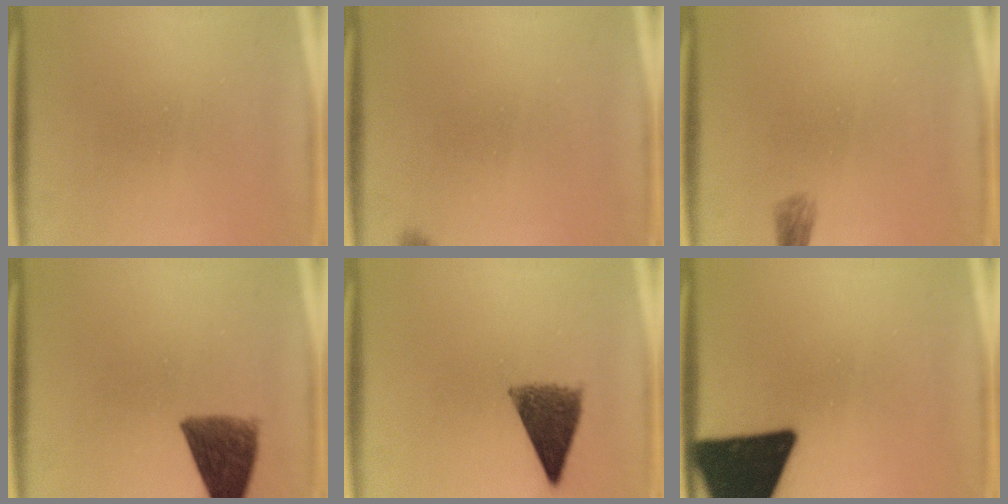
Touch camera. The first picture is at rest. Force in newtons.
{"total": 1.0}
{"total": 1.7}
{"total": 8.4}
{"total": 8.2}
{"total": 20.3}